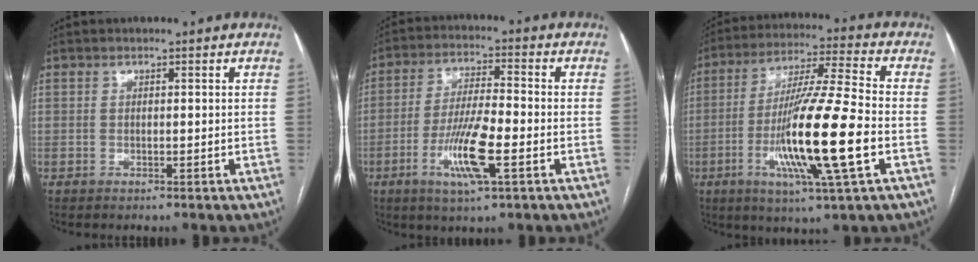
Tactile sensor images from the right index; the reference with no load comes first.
{"total": 10.1, "force": [-3.6, 1.3, 9.3], "torque": [-0.181, -0.008, -0.067]}
{"total": 17.1, "force": [-4.4, -0.1, 16.5], "torque": [-0.313, -0.016, -0.083]}